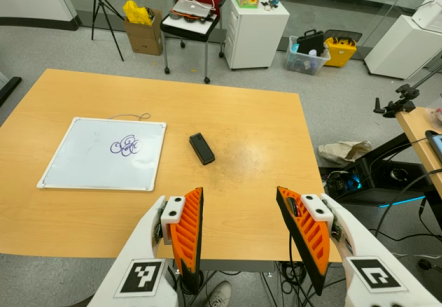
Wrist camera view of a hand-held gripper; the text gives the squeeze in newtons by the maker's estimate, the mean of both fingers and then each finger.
{"total": 0.0}